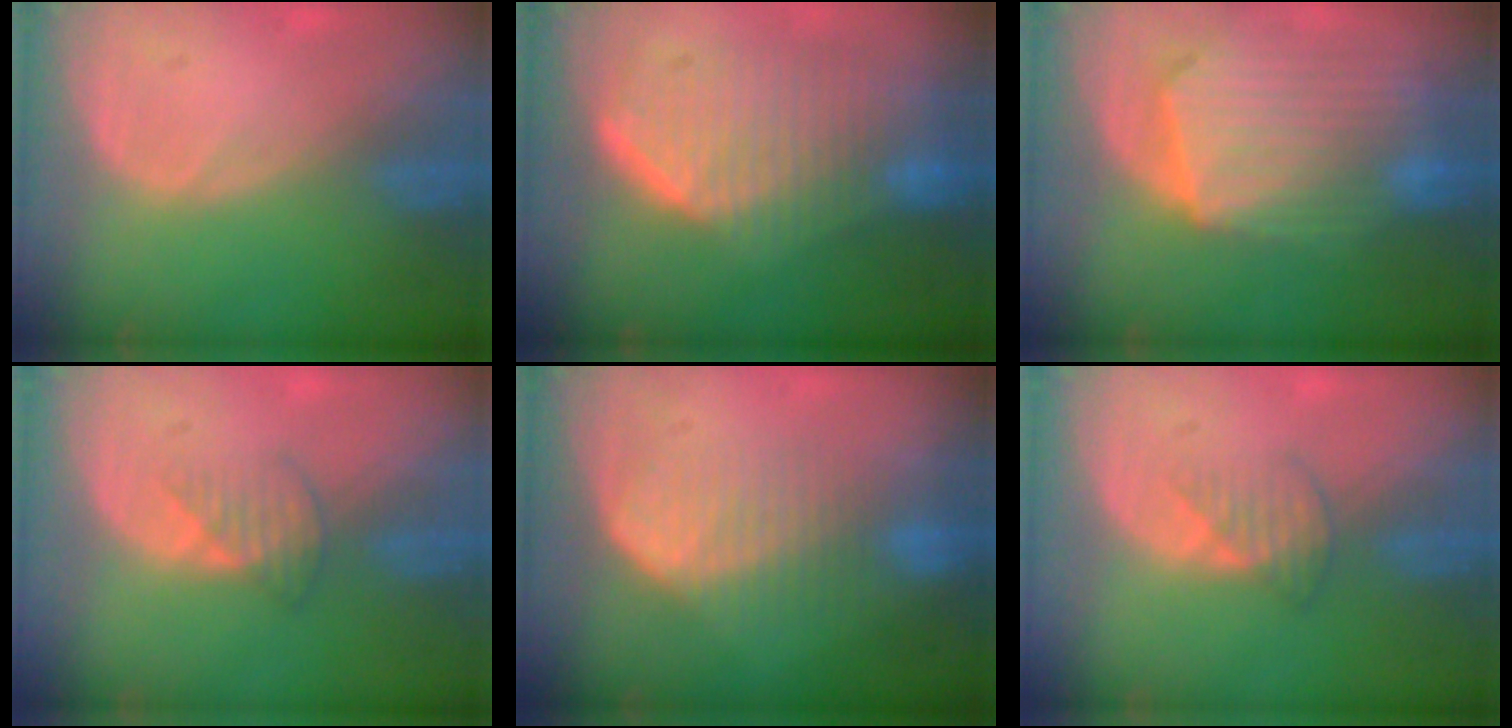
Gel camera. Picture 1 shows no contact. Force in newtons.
{"total": 10.0, "press": 9.0, "slide": 4.4}
{"total": 10.9, "press": 9.5, "slide": 5.2}
{"total": 2.5, "press": 2.5, "slide": 0.3}
{"total": 6.8, "press": 6.6, "slide": 1.4}
{"total": 2.5, "press": 2.5, "slide": 0.3}